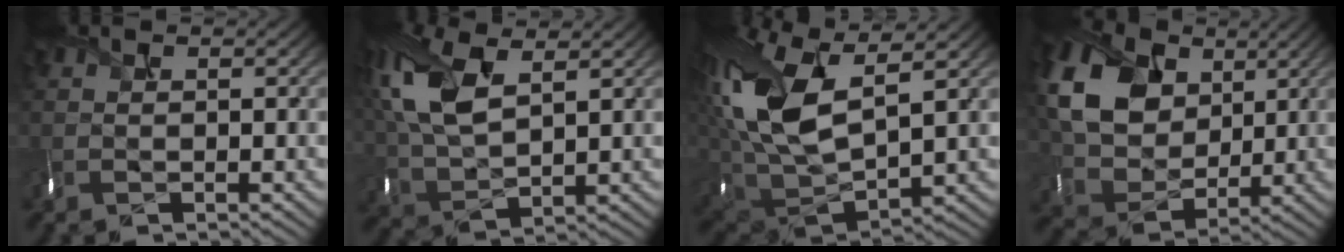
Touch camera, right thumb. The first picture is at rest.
{"total": 11.0, "force": [4.0, 5.7, 8.6], "torque": [-0.236, 0.002, 0.080]}
{"total": 14.5, "force": [3.9, 8.1, 11.4], "torque": [-0.287, -0.004, 0.081]}
{"total": 12.6, "force": [4.2, 9.7, 6.9], "torque": [-0.193, 0.013, 0.081]}